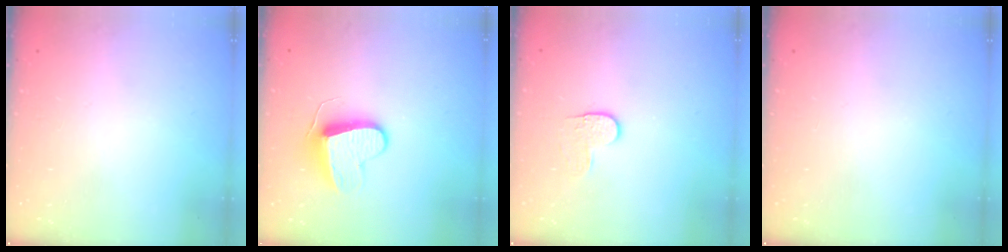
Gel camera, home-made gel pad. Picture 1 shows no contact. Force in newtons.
{"total": 9.3, "press": 9.3, "slide": 0.1}
{"total": 3.6, "press": 3.6, "slide": 0.4}
{"total": 0.0}